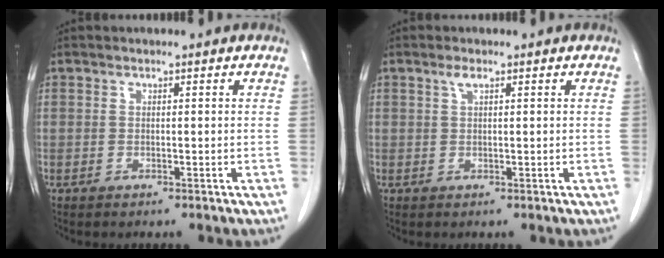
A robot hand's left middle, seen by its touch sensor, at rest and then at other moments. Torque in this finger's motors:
{"motor_torque": [0.43, -0.36, -0.06, -0.01]}